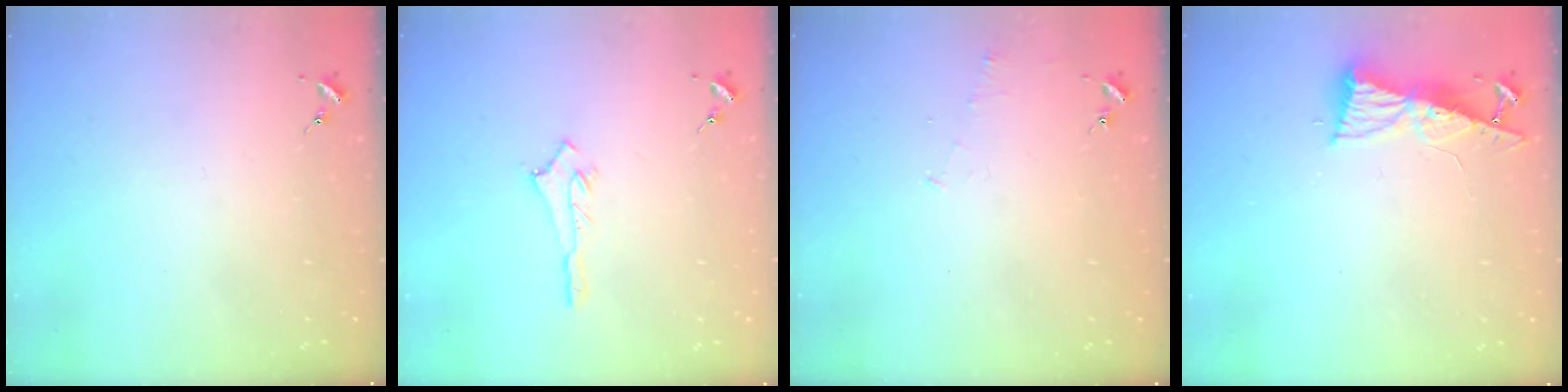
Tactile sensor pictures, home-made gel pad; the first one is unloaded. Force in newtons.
{"total": 2.7, "press": 2.7, "slide": 0.2}
{"total": 4.5, "press": 4.5, "slide": 0.5}
{"total": 8.6, "press": 8.6, "slide": 1.1}